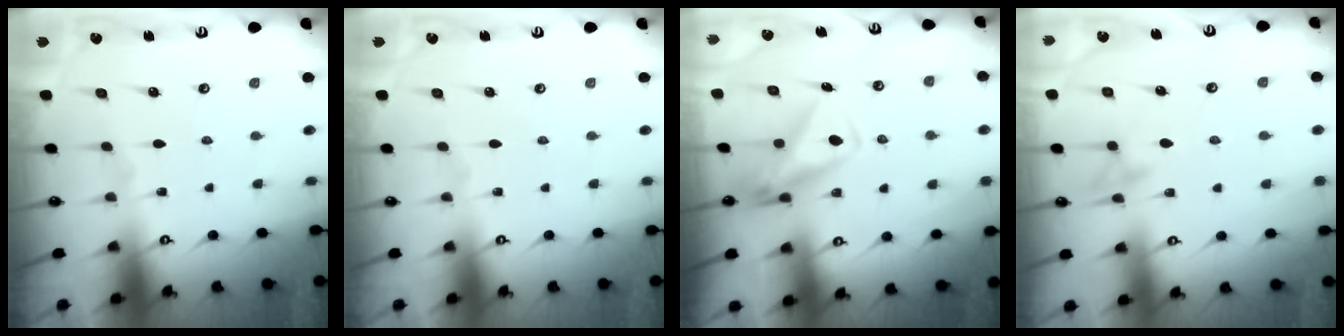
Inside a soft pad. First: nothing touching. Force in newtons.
{"total": 0.0}
{"total": 10.7, "press": 10.6, "slide": 1.0}
{"total": 8.9, "press": 8.9, "slide": 0.8}